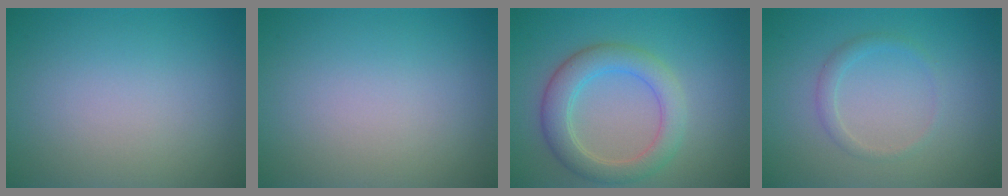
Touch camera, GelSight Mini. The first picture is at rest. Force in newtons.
{"total": 0.0}
{"total": 4.4, "press": 4.4, "slide": 0.1}
{"total": 1.3, "press": 1.3, "slide": 0.1}